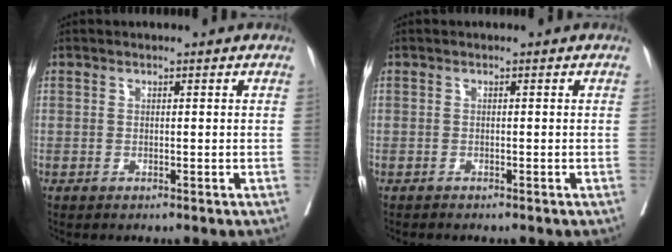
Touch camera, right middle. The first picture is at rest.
{"total": 0.6, "force": [-0.6, 0.1, 0.1], "torque": [-0.005, -0.001, -0.011]}